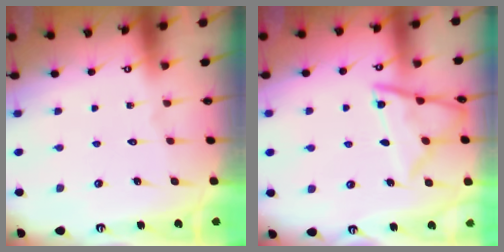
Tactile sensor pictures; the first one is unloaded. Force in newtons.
{"total": 10.7, "press": 10.6, "slide": 0.6}